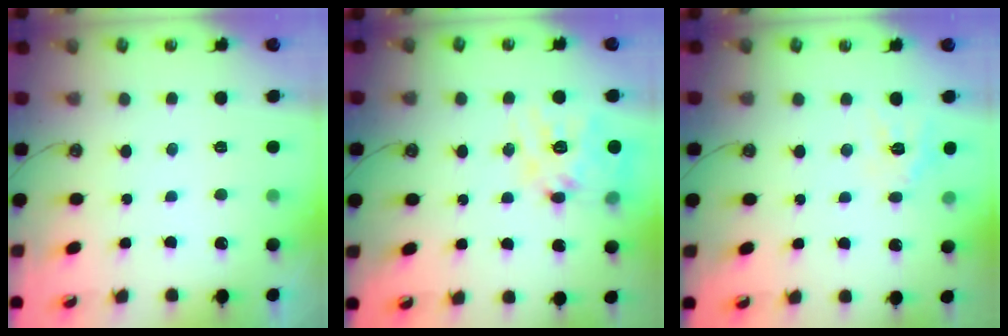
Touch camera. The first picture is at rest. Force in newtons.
{"total": 16.8, "press": 16.8, "slide": 1.4}
{"total": 9.5, "press": 9.5, "slide": 0.9}